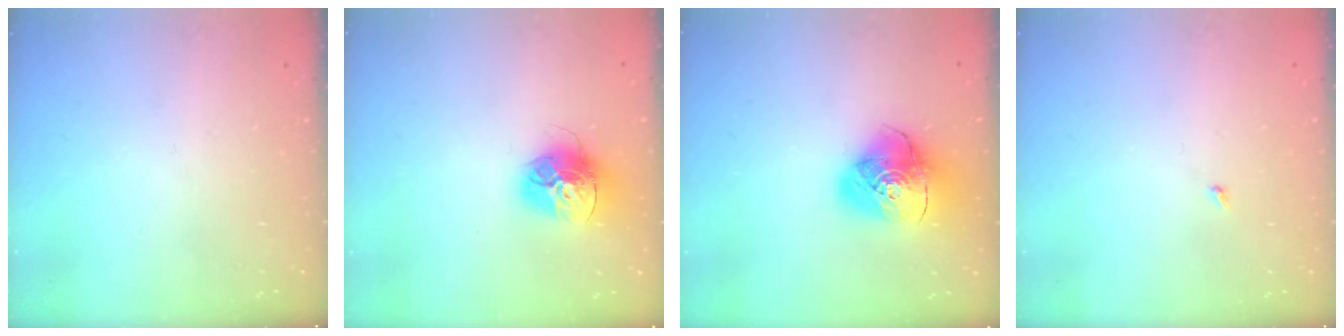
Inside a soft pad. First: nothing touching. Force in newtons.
{"total": 15.1, "press": 15.0, "slide": 1.5}
{"total": 15.3, "press": 15.2, "slide": 1.8}
{"total": 1.9, "press": 1.9, "slide": 0.3}